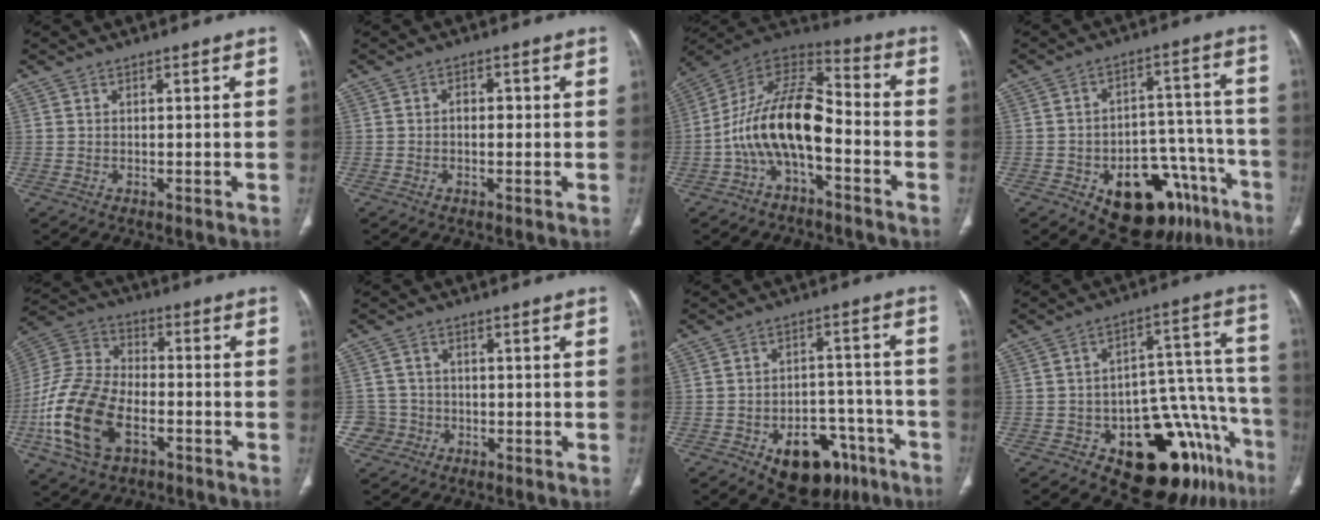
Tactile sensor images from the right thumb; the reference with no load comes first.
{"total": 2.1, "force": [-0.1, 1.4, 1.6], "torque": [-0.018, 0.006, -0.004]}
{"total": 16.0, "force": [-4.6, 7.7, 13.3], "torque": [-0.239, 0.077, -0.089]}
{"total": 20.4, "force": [-10.7, 12.0, 12.6], "torque": [-0.106, 0.084, -0.139]}
{"total": 18.8, "force": [-6.5, 11.2, 13.6], "torque": [-0.283, 0.024, -0.124]}
{"total": 4.2, "force": [-1.4, 4.0, -0.3], "torque": [0.025, 0.017, -0.029]}
{"total": 15.3, "force": [-8.3, 9.5, 8.6], "torque": [-0.072, 0.059, -0.109]}
{"total": 20.6, "force": [-11.4, 9.3, 14.4], "torque": [-0.102, 0.103, -0.151]}